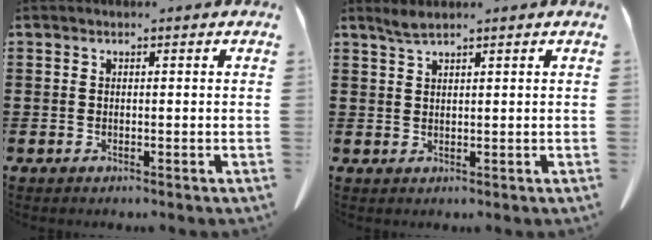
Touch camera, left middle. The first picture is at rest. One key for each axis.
{"total": 1.8, "fx": 1.4, "fy": 0.1, "fz": 1.1, "tx": -0.023, "ty": 0.001, "tz": 0.027}